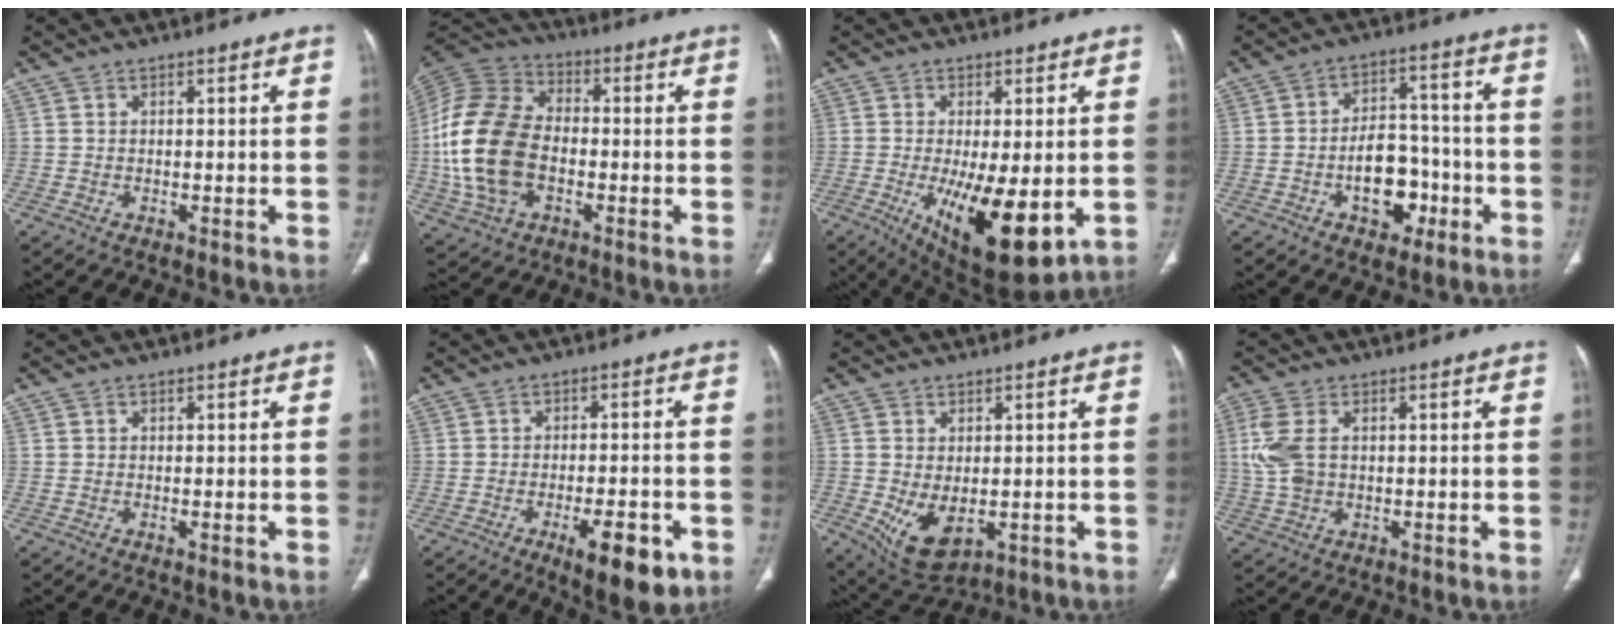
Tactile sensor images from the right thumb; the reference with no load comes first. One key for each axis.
{"total": 19.4, "fx": -2.6, "fy": 12.9, "fz": 14.2, "tx": -0.290, "ty": 0.019, "tz": -0.049}
{"total": 15.3, "fx": -3.4, "fy": 5.5, "fz": 13.8, "tx": -0.224, "ty": -0.030, "tz": -0.034}
{"total": 10.7, "fx": -3.8, "fy": 7.1, "fz": 7.1, "tx": -0.074, "ty": 0.044, "tz": -0.055}
{"total": 0.0}
{"total": 8.7, "fx": -4.1, "fy": 2.9, "fz": 7.1, "tx": -0.096, "ty": 0.008, "tz": -0.051}
{"total": 8.1, "fx": -1.5, "fy": 5.0, "fz": 6.3, "tx": -0.103, "ty": -0.013, "tz": -0.003}
{"total": 6.8, "fx": 1.0, "fy": 4.4, "fz": 5.2, "tx": -0.132, "ty": 0.007, "tz": 0.023}